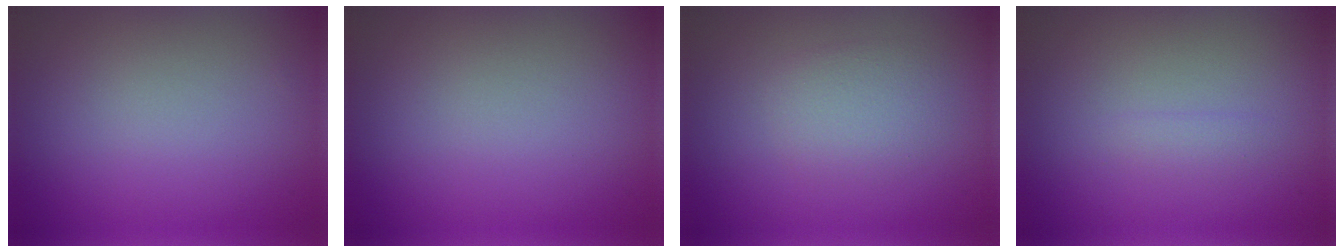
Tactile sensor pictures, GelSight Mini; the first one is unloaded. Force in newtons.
{"total": 0.0}
{"total": 2.1, "press": 2.1, "slide": 0.0}
{"total": 0.7, "press": 0.7, "slide": 0.0}